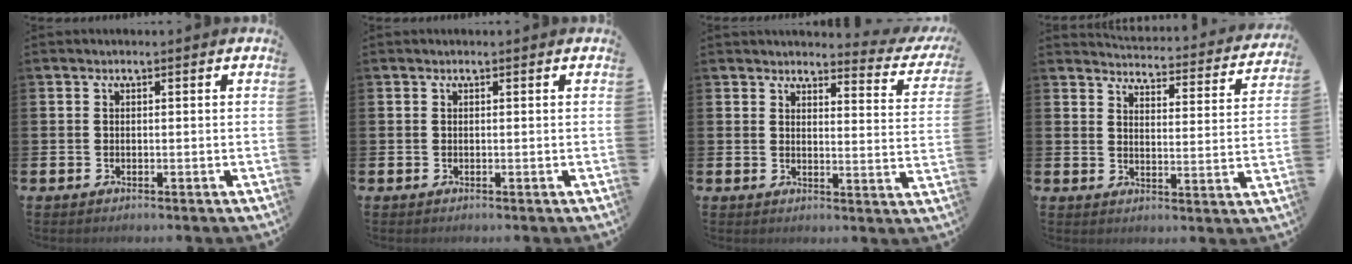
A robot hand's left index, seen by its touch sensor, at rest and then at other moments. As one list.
[{"total": 0.0}, {"total": 3.0, "force": [2.8, 0.8, 0.6], "torque": [-0.010, -0.028, 0.040]}, {"total": 3.7, "force": [3.7, 0.3, 0.5], "torque": [-0.021, -0.035, 0.056]}]